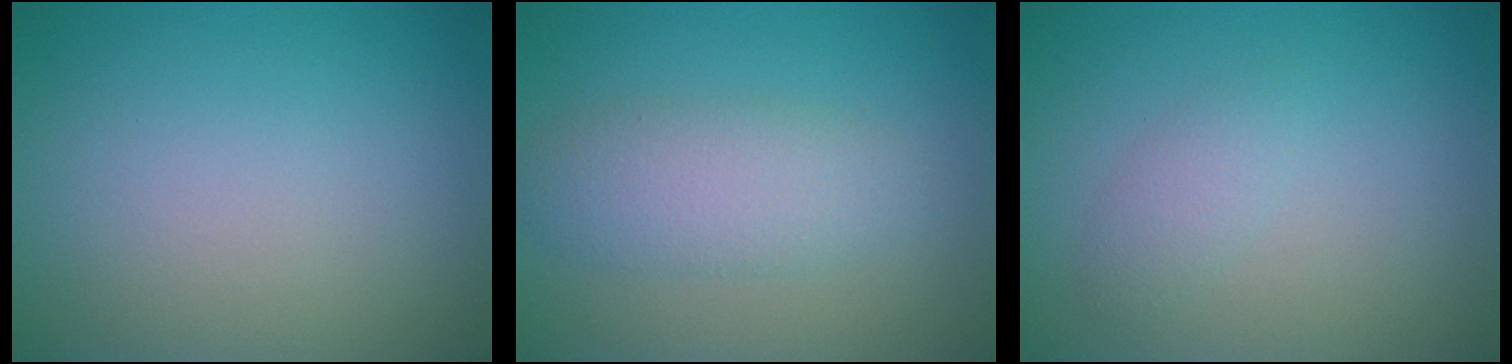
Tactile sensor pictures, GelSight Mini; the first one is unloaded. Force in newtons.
{"total": 3.8, "press": 3.8, "slide": 0.1}
{"total": 1.4, "press": 1.4, "slide": 0.1}